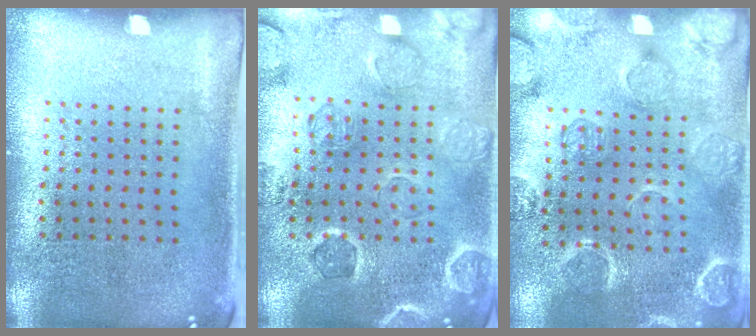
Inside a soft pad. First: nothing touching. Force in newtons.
{"total": 0.7, "press": 0.7, "slide": 0.4}
{"total": 2.3, "press": 2.2, "slide": 0.6}